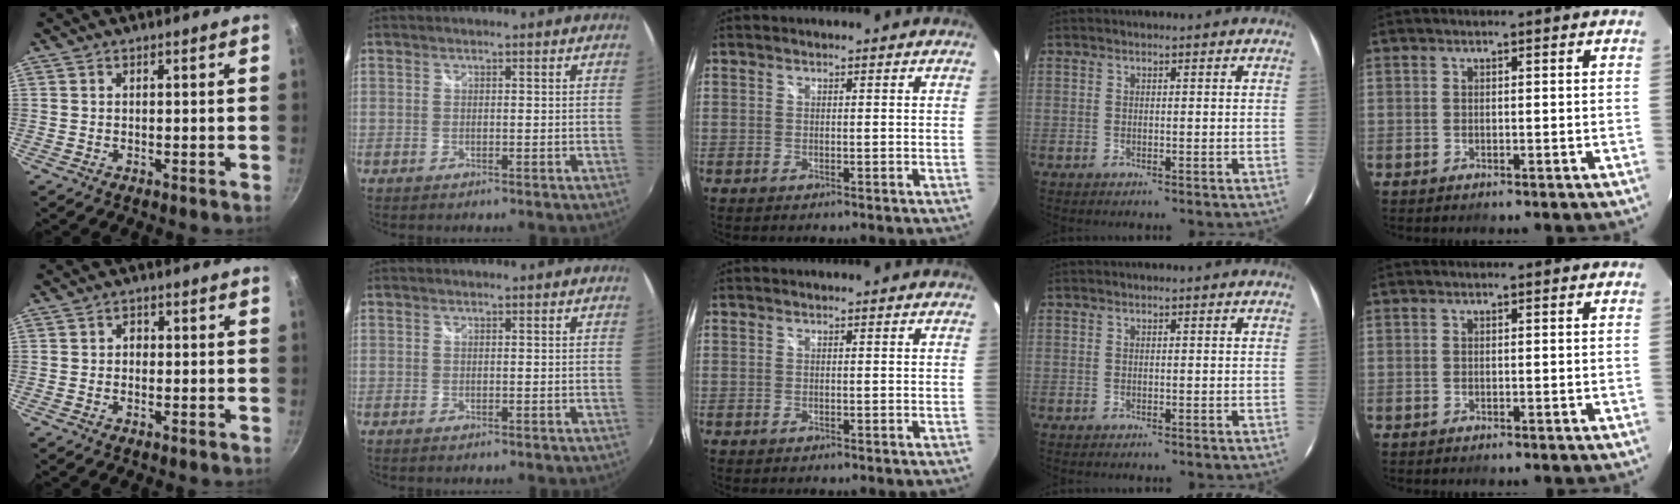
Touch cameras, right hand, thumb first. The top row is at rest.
{"thumb": {"total": 1.7, "force": [-0.1, 1.3, 1.0], "torque": [-0.012, 0.001, -0.006]}}